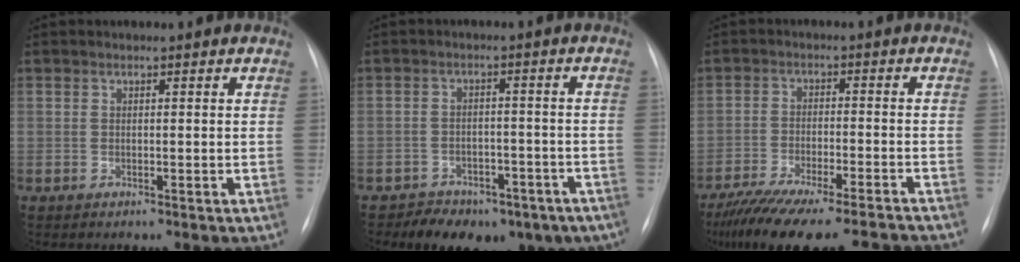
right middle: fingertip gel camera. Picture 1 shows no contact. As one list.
[{"total": 13.5, "force": [-9.5, 7.9, 5.6], "torque": [-0.071, 0.020, -0.117]}, {"total": 19.1, "force": [-16.9, 2.3, 8.7], "torque": [-0.138, -0.024, -0.248]}]